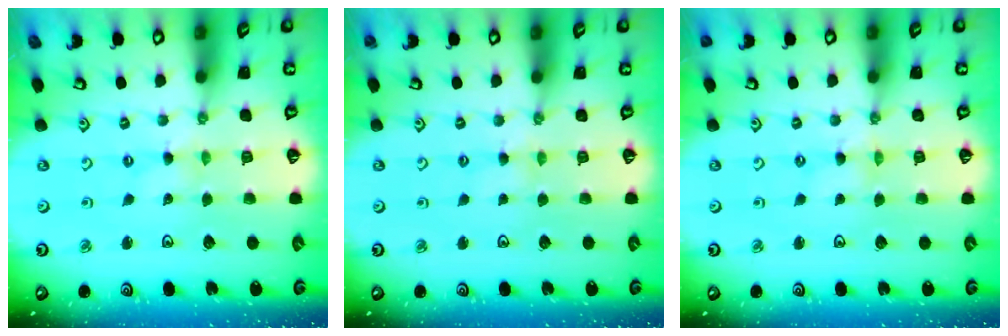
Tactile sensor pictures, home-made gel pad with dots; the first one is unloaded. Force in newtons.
{"total": 1.3, "press": 1.2, "slide": 0.3}
{"total": 0.0}